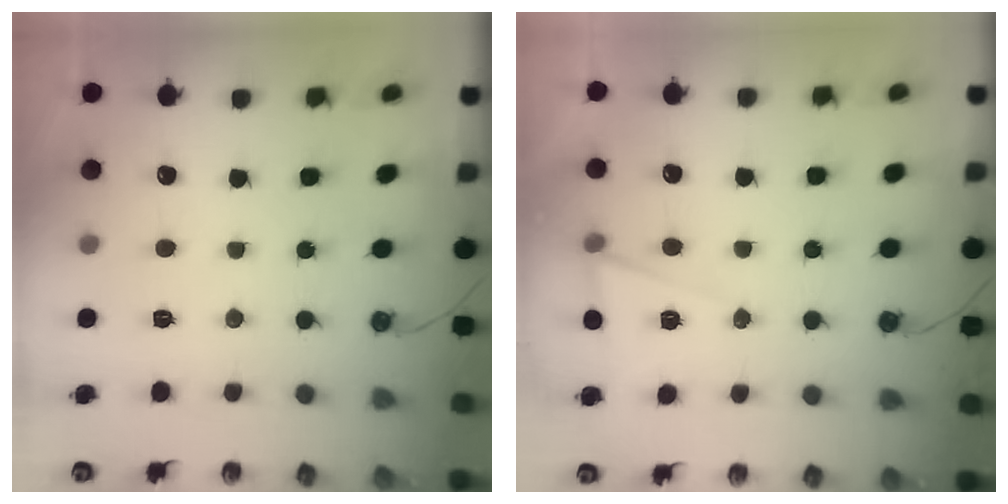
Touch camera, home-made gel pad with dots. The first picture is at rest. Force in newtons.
{"total": 6.7, "press": 4.7, "slide": 4.8}